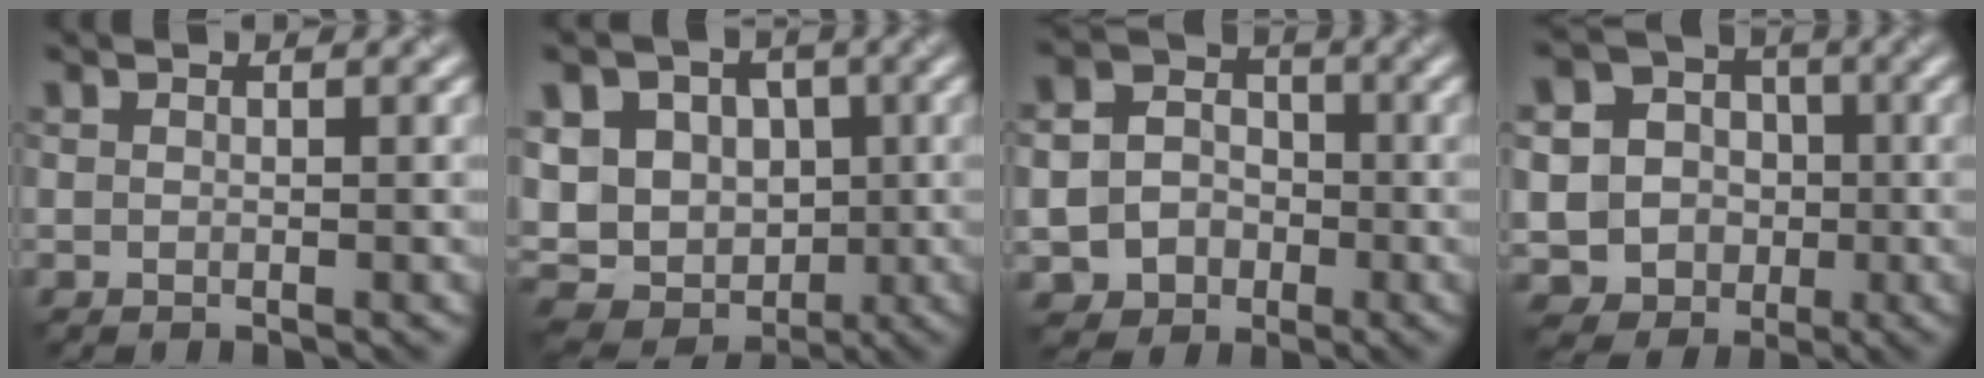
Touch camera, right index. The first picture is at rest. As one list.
[{"total": 14.8, "force": [1.1, 12.7, 7.5], "torque": [-0.146, 0.023, 0.007]}, {"total": 7.8, "force": [-2.6, 6.9, 2.6], "torque": [-0.040, -0.019, -0.055]}, {"total": 9.4, "force": [-1.9, 8.9, 2.6], "torque": [-0.062, 0.009, -0.055]}]